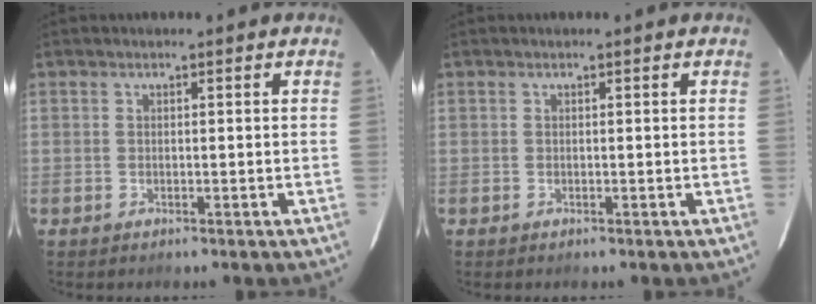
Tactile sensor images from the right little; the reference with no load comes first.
{"total": 0.0}